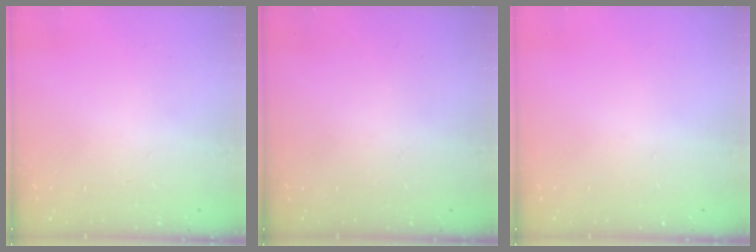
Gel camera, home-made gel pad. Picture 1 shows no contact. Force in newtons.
{"total": 0.0}
{"total": 0.0}